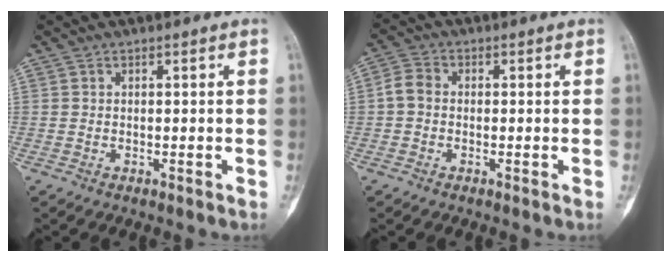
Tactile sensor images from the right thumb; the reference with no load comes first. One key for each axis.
{"total": 3.6, "fx": -0.3, "fy": 2.8, "fz": 2.2, "tx": -0.042, "ty": 0.010, "tz": -0.013}